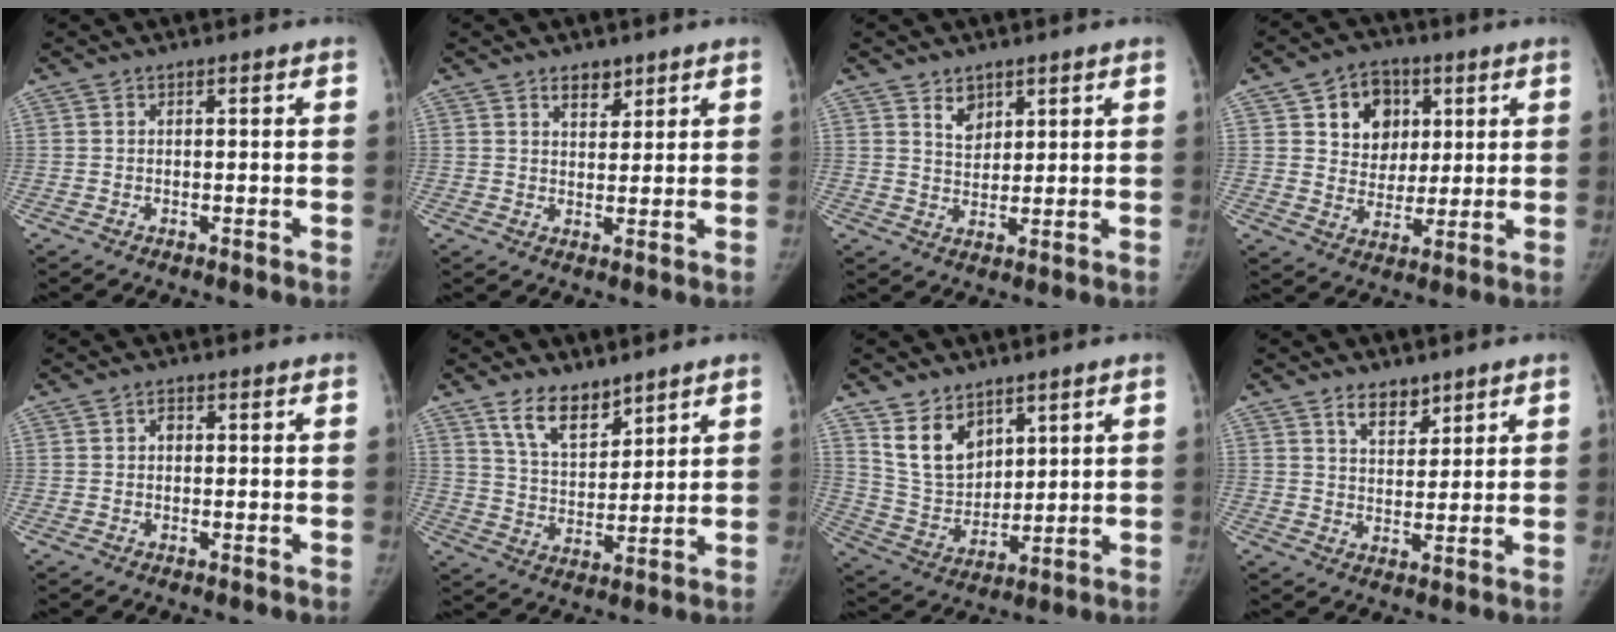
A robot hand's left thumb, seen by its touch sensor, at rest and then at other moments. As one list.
[{"total": 3.6, "force": [2.5, 2.0, 1.6], "torque": [-0.003, -0.018, 0.042]}, {"total": 4.1, "force": [2.6, 2.7, 1.7], "torque": [-0.008, -0.022, 0.052]}, {"total": 11.1, "force": [4.1, 8.9, 5.1], "torque": [-0.033, -0.013, 0.070]}, {"total": 1.4, "force": [0.3, 1.1, 0.8], "torque": [-0.007, 0.003, 0.001]}, {"total": 8.9, "force": [6.6, 4.2, 4.4], "torque": [-0.047, -0.049, 0.125]}, {"total": 10.6, "force": [6.6, 6.8, 4.9], "torque": [-0.061, -0.041, 0.141]}, {"total": 5.1, "force": [3.7, 2.6, 2.2], "torque": [-0.011, -0.029, 0.065]}]